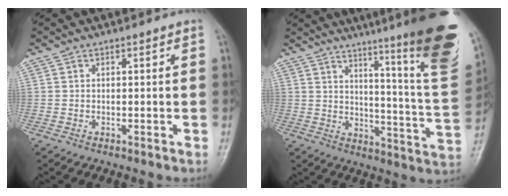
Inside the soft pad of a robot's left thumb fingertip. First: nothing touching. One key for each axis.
{"total": 25.0, "fx": 15.6, "fy": 2.2, "fz": 19.5, "tx": -0.236, "ty": -0.091, "tz": 0.207}